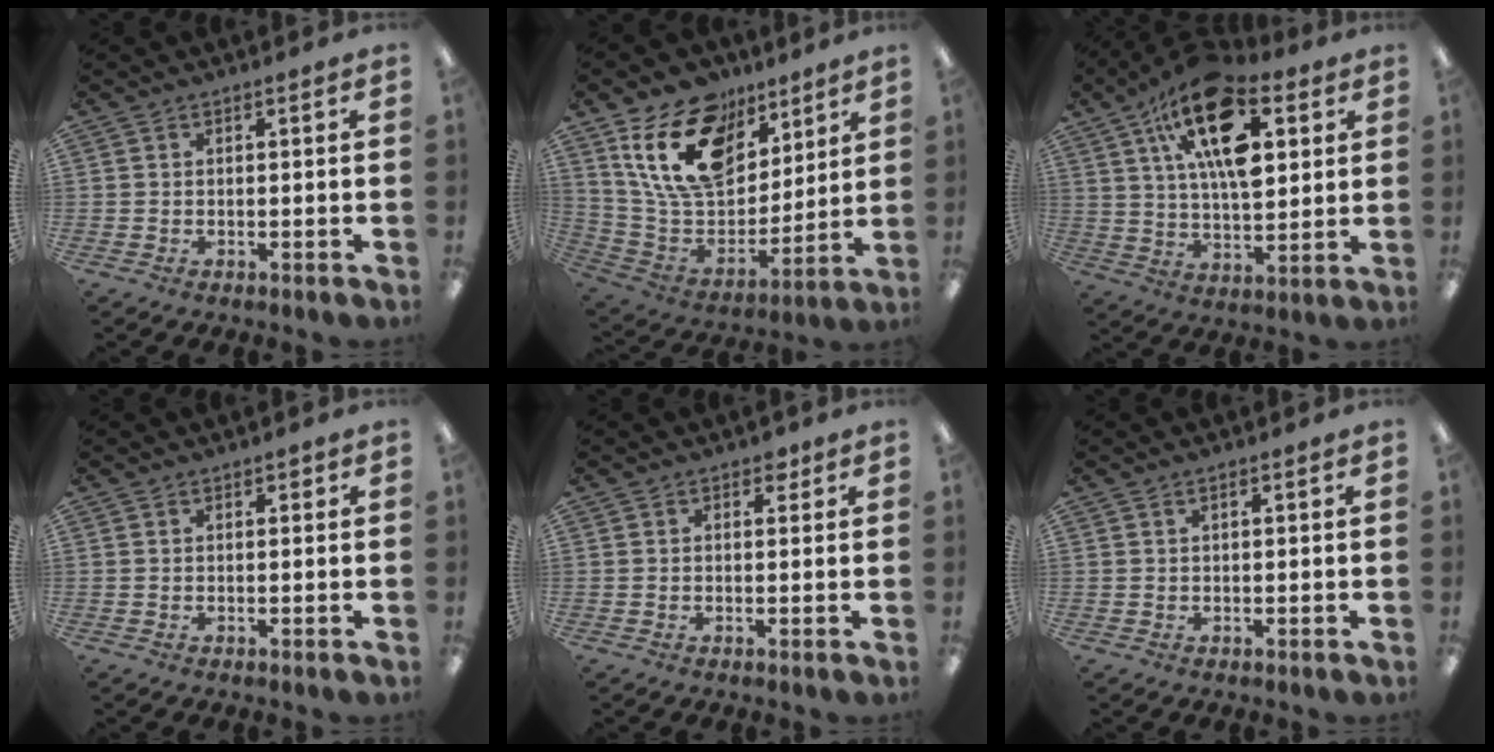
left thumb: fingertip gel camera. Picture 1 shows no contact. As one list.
[{"total": 20.0, "force": [11.0, 12.6, 11.0], "torque": [-0.207, -0.045, 0.205]}, {"total": 20.7, "force": [10.0, 10.0, 15.1], "torque": [-0.256, -0.038, 0.165]}, {"total": 0.8, "force": [0.5, 0.5, 0.4], "torque": [0.001, -0.001, 0.008]}, {"total": 1.9, "force": [1.2, 1.2, 0.9], "torque": [-0.002, -0.004, 0.018]}, {"total": 0.7, "force": [0.5, 0.2, 0.5], "torque": [-0.010, 0.001, 0.008]}]